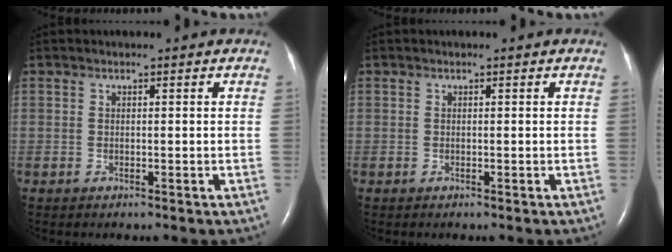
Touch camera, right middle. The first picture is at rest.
{"total": 0.0}